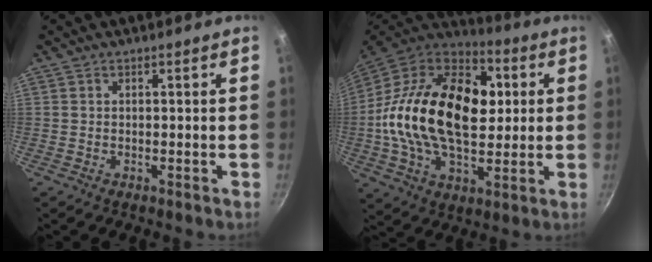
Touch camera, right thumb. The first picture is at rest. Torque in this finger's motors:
{"motor_torque": [0.37, 2.11, 1.56, -1.21, 0.42]}